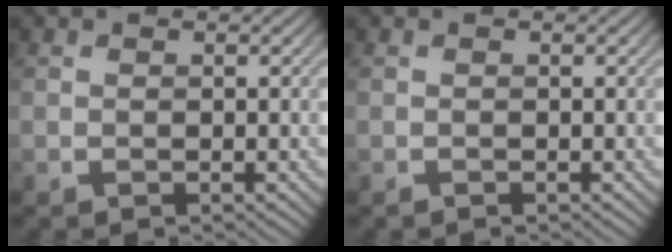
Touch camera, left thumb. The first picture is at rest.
{"total": 0.0}